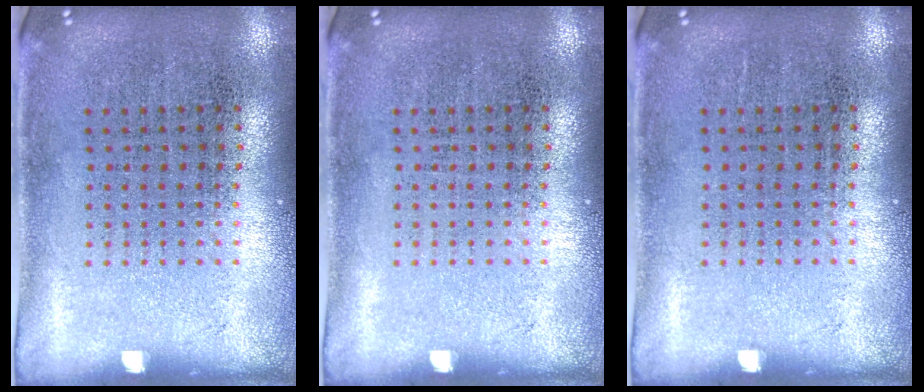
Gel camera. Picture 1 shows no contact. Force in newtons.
{"total": 0.0}
{"total": 0.0}